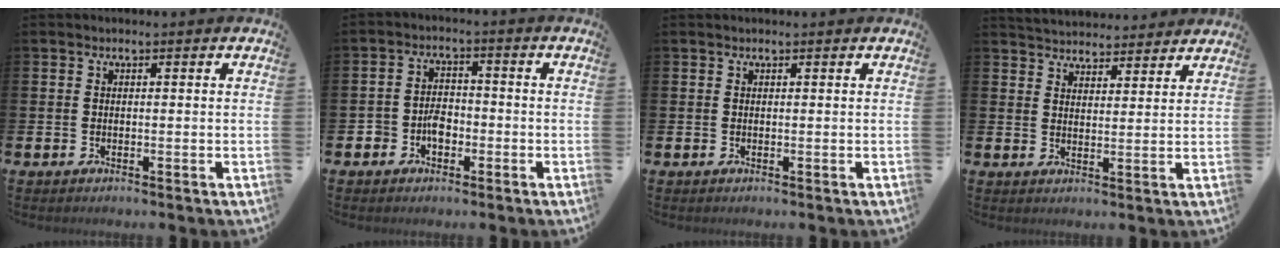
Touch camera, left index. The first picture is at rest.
{"total": 3.2, "force": [-1.5, 2.4, 1.5], "torque": [-0.024, 0.004, -0.034]}
{"total": 0.0}
{"total": 4.5, "force": [4.4, 0.8, -0.5], "torque": [-0.003, -0.028, 0.079]}